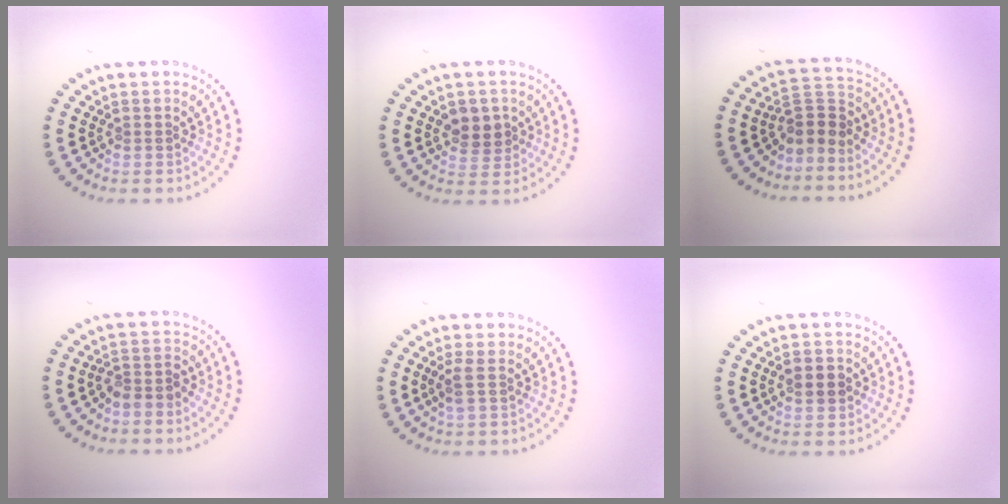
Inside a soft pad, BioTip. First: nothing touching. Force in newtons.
{"total": 2.6, "press": 2.5, "slide": 0.8}
{"total": 2.8, "press": 2.0, "slide": 1.9}
{"total": 2.1, "press": 1.7, "slide": 1.3}
{"total": 1.3, "press": 1.1, "slide": 0.7}
{"total": 1.9, "press": 1.9, "slide": 0.2}